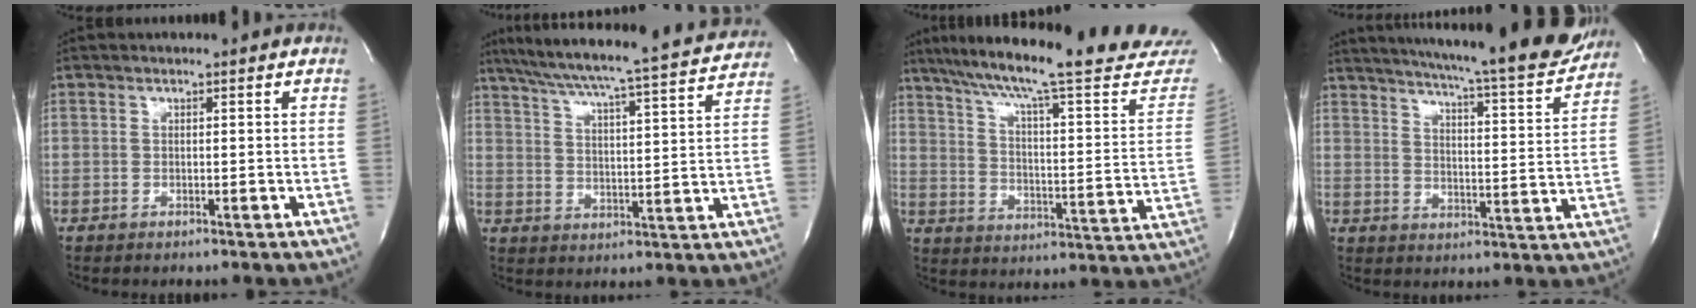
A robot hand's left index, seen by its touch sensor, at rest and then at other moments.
{"total": 22.8, "force": [20.6, 0.5, 9.6], "torque": [-0.161, -0.018, 0.273]}
{"total": 28.8, "force": [25.4, 2.1, 13.5], "torque": [-0.212, -0.055, 0.330]}
{"total": 22.9, "force": [20.7, 1.2, 9.8], "torque": [-0.155, -0.055, 0.261]}